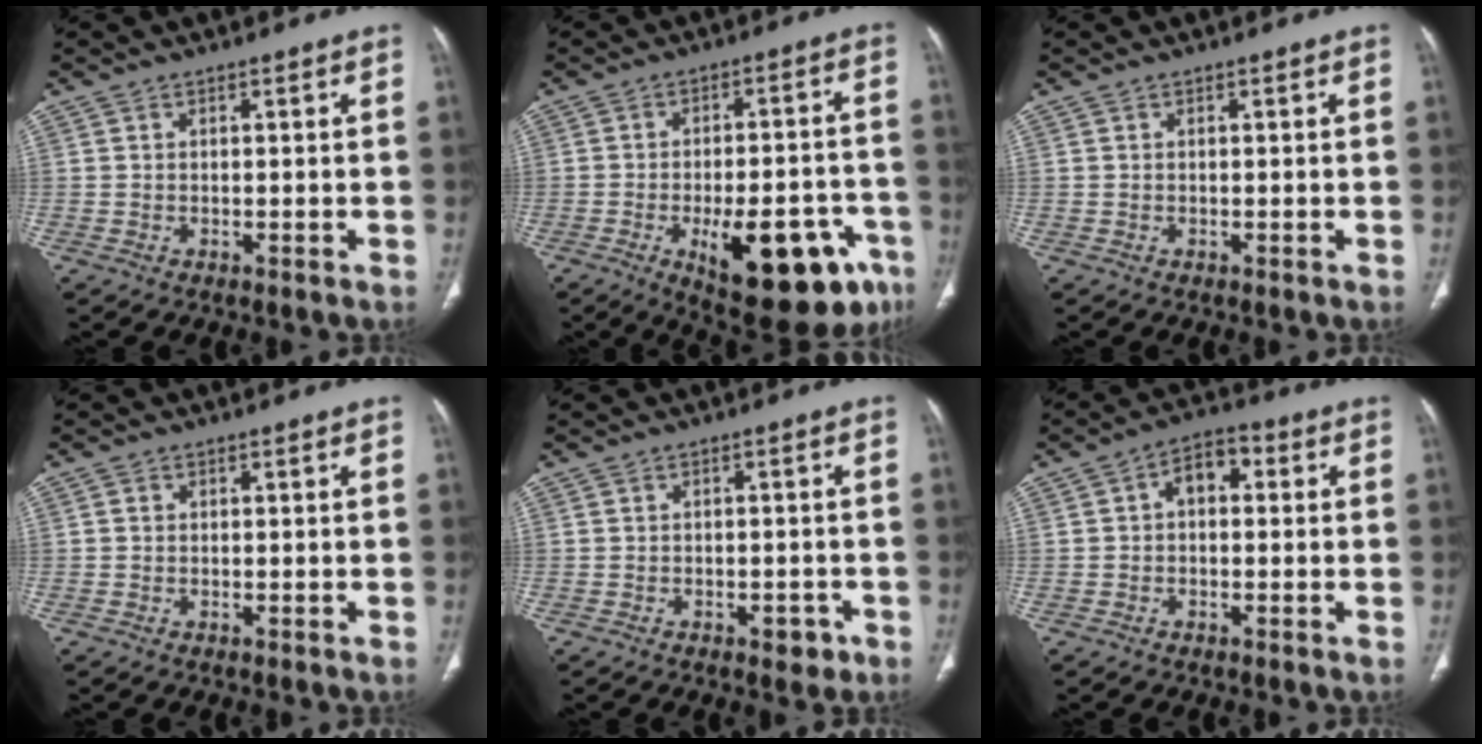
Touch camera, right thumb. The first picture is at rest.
{"total": 21.2, "force": [-9.4, 8.5, 17.0], "torque": [-0.171, 0.033, -0.113]}
{"total": 0.0}
{"total": 0.7, "force": [0.0, 0.6, 0.2], "torque": [-0.001, 0.002, 0.000]}
{"total": 5.1, "force": [-2.5, 2.6, 3.5], "torque": [-0.025, 0.012, -0.027]}
{"total": 5.6, "force": [0.6, 3.7, 4.2], "torque": [-0.047, 0.020, -0.002]}